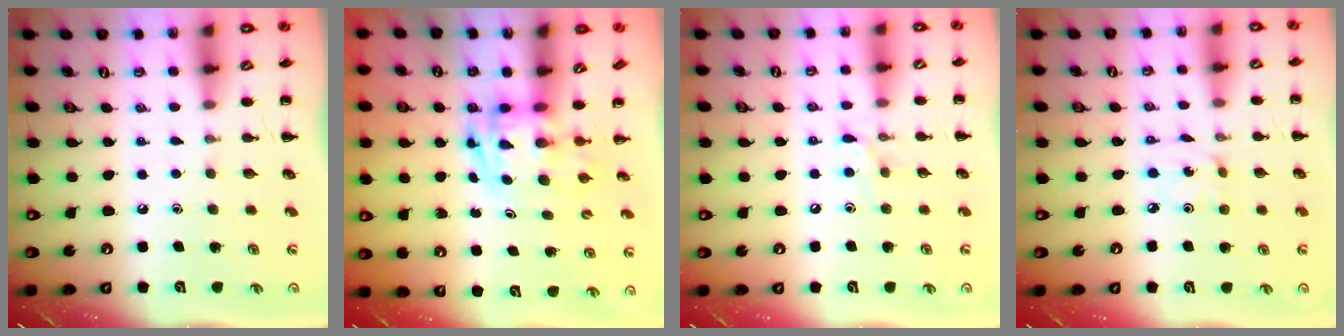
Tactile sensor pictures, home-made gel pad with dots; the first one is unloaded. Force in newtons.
{"total": 2.7, "press": 2.7, "slide": 0.5}
{"total": 6.9, "press": 6.7, "slide": 1.4}
{"total": 1.5, "press": 1.4, "slide": 0.4}